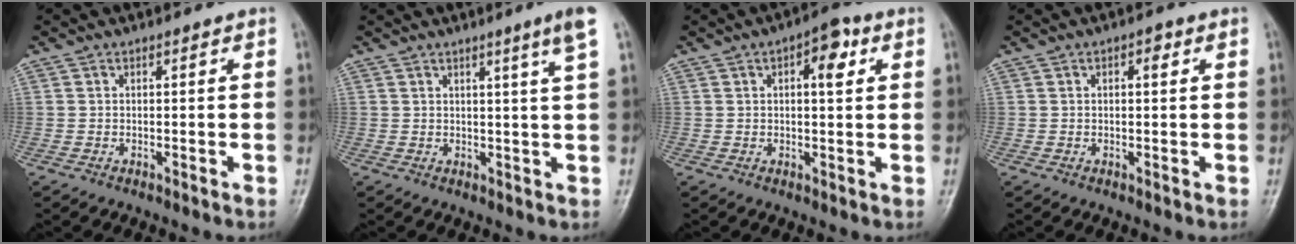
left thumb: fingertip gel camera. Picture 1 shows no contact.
{"total": 4.6, "force": [2.5, -1.0, 3.7], "torque": [-0.056, -0.015, 0.035]}
{"total": 5.9, "force": [2.0, 2.5, 4.9], "torque": [-0.056, 0.006, 0.021]}
{"total": 1.8, "force": [0.6, 0.9, 1.5], "torque": [-0.016, 0.003, 0.006]}